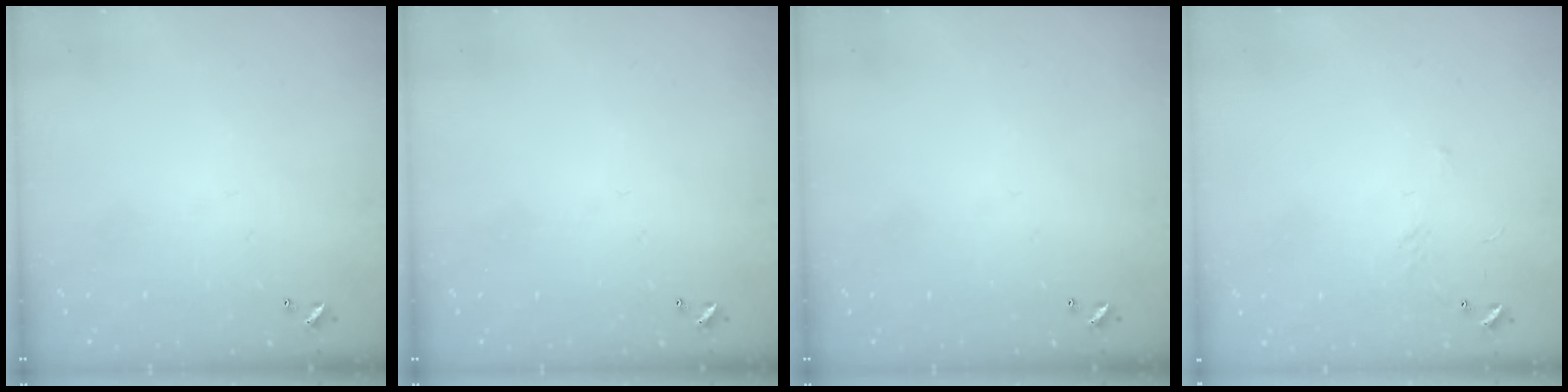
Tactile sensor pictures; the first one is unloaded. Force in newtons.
{"total": 0.0}
{"total": 0.0}
{"total": 6.2, "press": 6.2, "slide": 0.8}